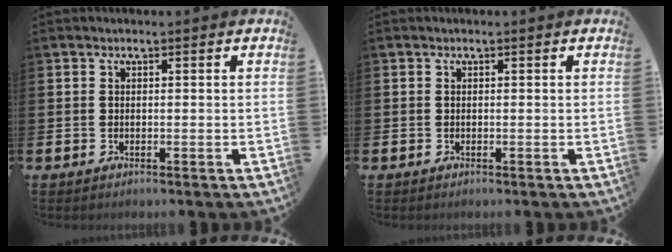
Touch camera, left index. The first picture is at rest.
{"total": 0.0}